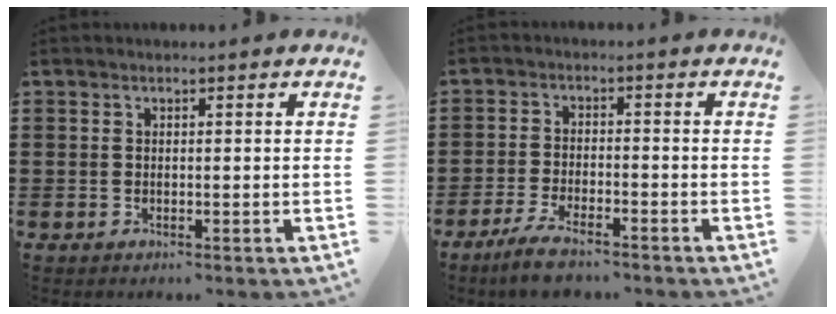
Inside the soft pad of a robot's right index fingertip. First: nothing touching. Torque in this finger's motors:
{"motor_torque": [0.98, 0.99, 0.37, 0.08]}